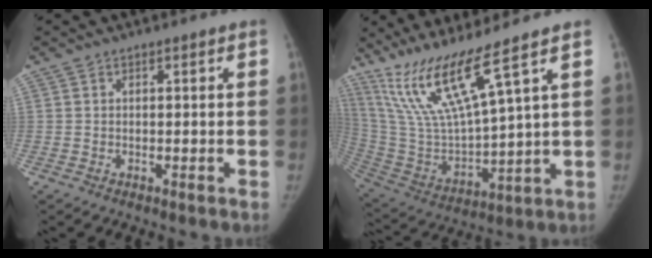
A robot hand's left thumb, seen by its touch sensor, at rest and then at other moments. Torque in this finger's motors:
{"motor_torque": [1.27, 1.22, 1.13, -1.65, 0.11]}